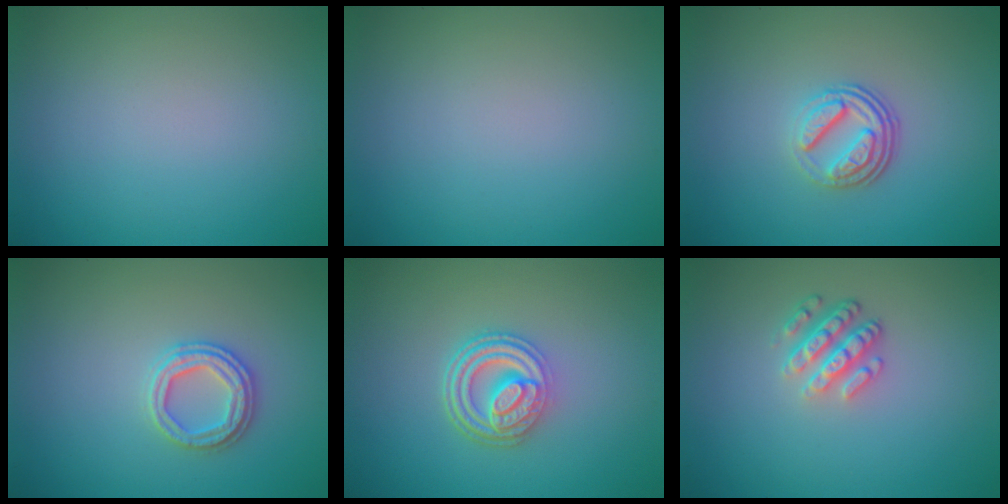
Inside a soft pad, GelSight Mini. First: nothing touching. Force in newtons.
{"total": 0.0}
{"total": 3.6, "press": 2.5, "slide": 2.5}
{"total": 2.6, "press": 2.5, "slide": 0.3}
{"total": 4.6, "press": 3.3, "slide": 3.2}
{"total": 3.5, "press": 2.7, "slide": 2.2}